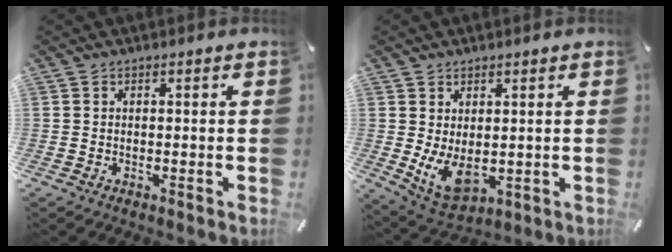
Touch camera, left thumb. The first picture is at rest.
{"total": 7.7, "force": [0.8, 5.1, 5.7], "torque": [-0.107, -0.018, 0.016]}